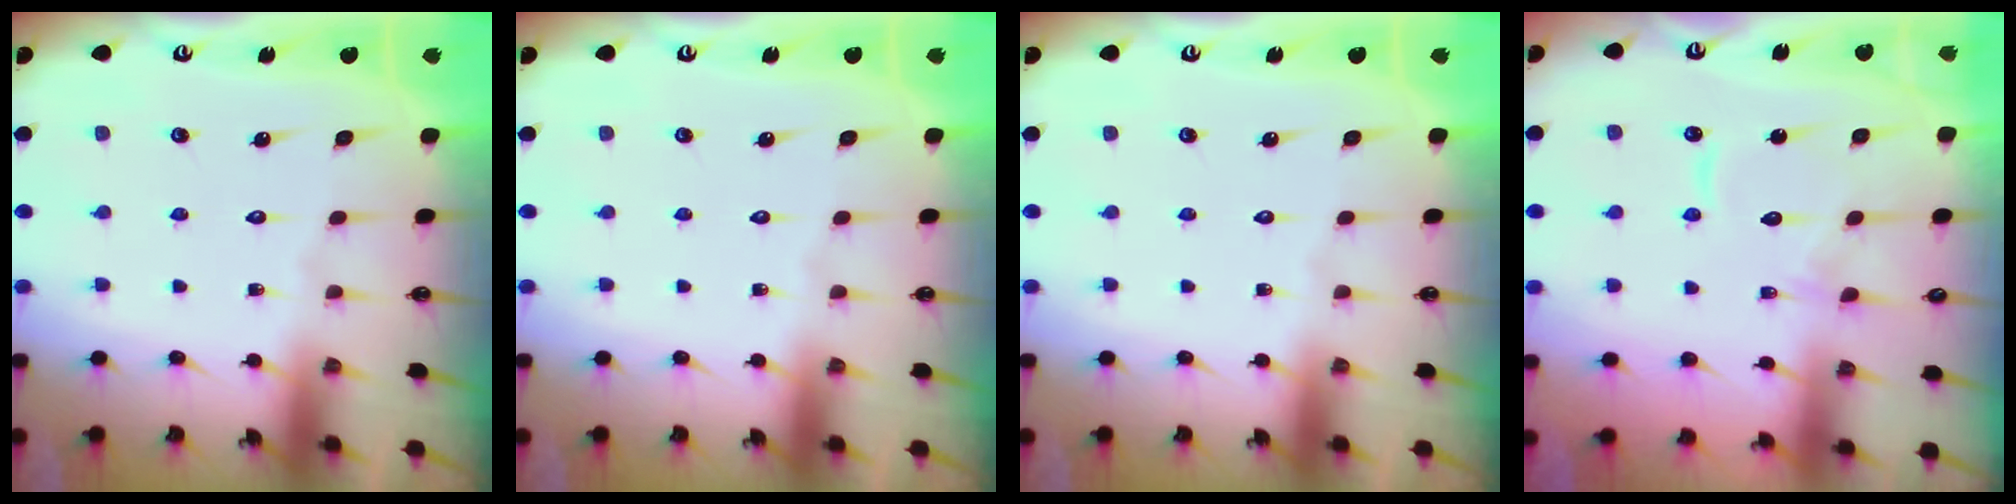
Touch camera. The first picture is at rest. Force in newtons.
{"total": 0.0}
{"total": 0.0}
{"total": 11.3, "press": 11.3, "slide": 0.9}